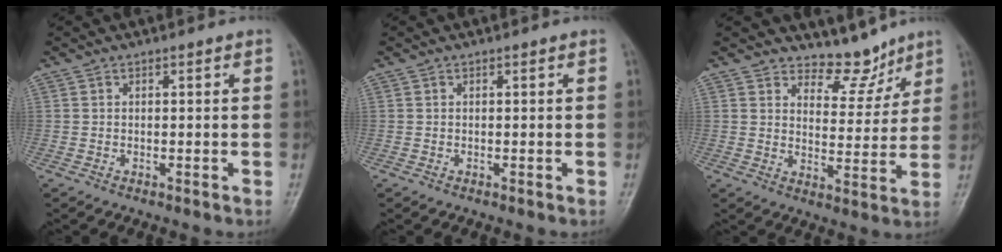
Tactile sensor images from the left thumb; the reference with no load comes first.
{"total": 0.0}
{"total": 7.0, "force": [6.2, 3.2, 1.1], "torque": [0.017, -0.054, 0.102]}